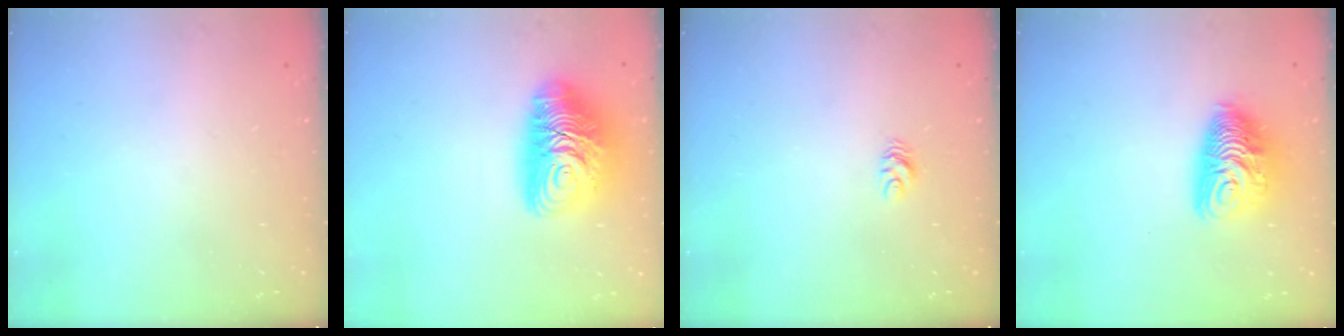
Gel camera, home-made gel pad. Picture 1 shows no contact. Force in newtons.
{"total": 14.7, "press": 14.6, "slide": 1.1}
{"total": 5.0, "press": 5.0, "slide": 0.4}
{"total": 10.6, "press": 10.6, "slide": 0.8}